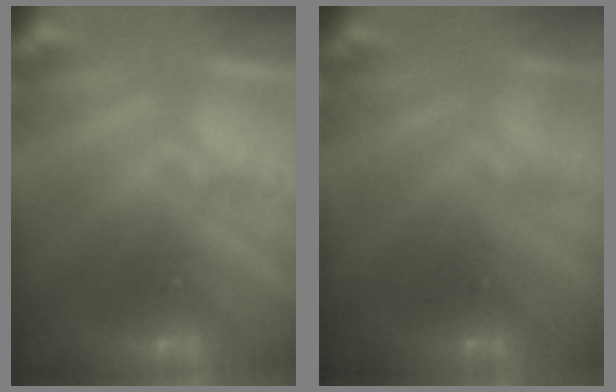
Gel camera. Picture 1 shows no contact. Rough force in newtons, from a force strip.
{"total": 2.9}